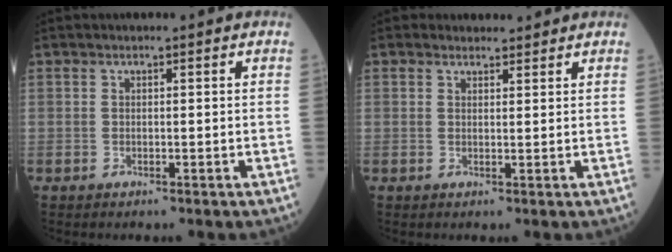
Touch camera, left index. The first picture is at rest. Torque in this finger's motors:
{"motor_torque": [0.28, -0.65, -0.18, -0.01]}